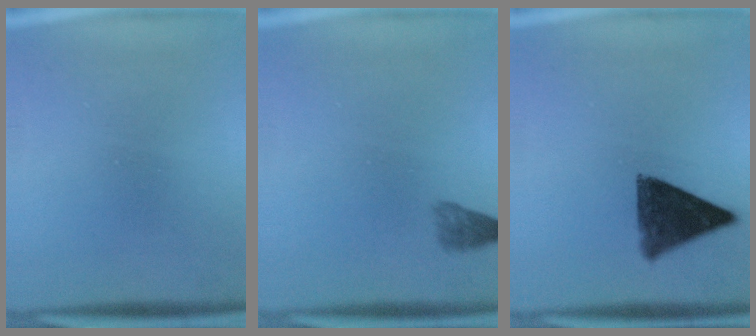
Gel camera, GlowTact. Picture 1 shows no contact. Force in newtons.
{"total": 2.4}
{"total": 9.2}